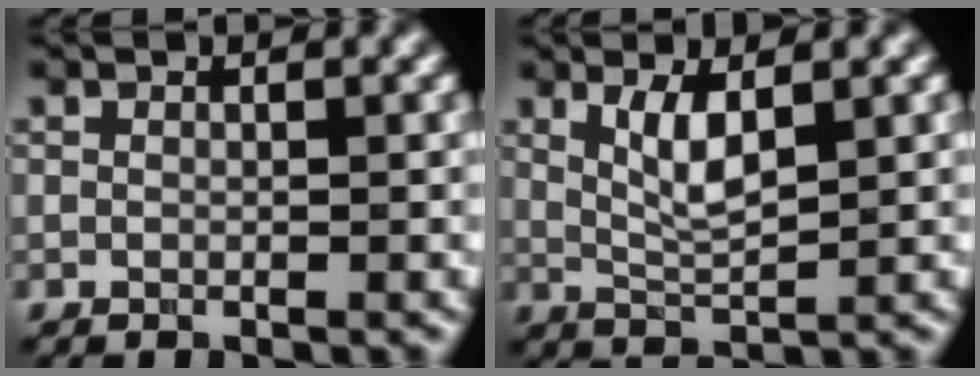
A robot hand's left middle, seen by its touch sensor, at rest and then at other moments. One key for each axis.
{"total": 2.8, "fx": 1.0, "fy": 0.6, "fz": 2.5, "tx": -0.060, "ty": -0.005, "tz": 0.034}